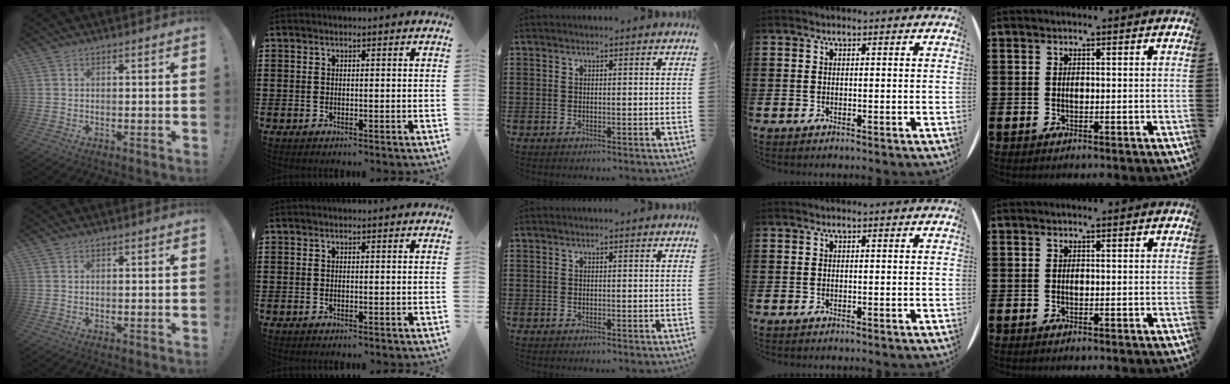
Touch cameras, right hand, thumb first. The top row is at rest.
{}